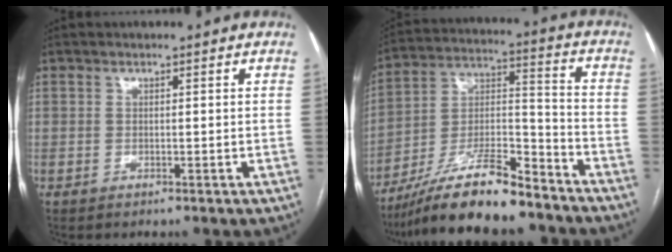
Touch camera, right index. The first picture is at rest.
{"total": 17.2, "force": [-14.0, 2.7, 9.7], "torque": [-0.192, 0.001, -0.249]}